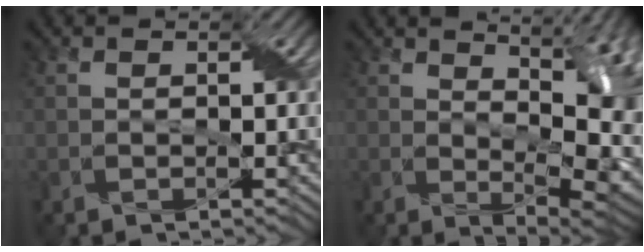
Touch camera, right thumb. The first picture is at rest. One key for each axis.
{"total": 10.6, "fx": 2.8, "fy": 5.1, "fz": 8.9, "tx": -0.107, "ty": -0.006, "tz": 0.058}